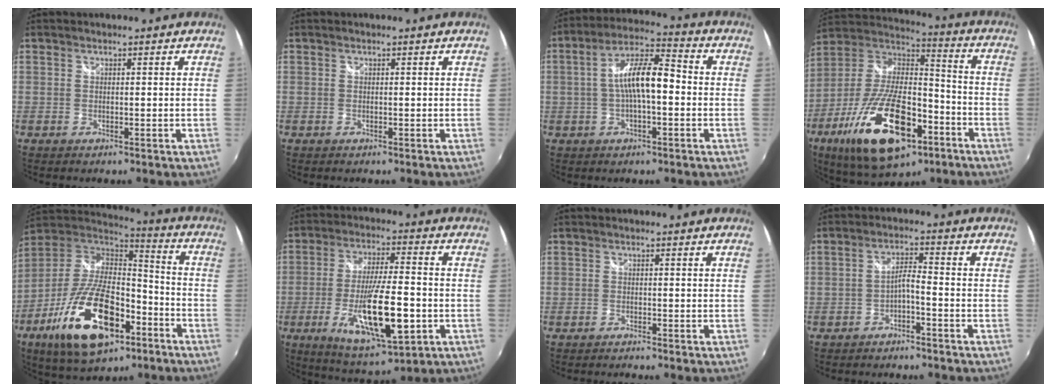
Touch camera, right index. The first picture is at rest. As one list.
[{"total": 0.0}, {"total": 10.2, "force": [-0.8, 3.1, 9.6], "torque": [-0.181, 0.023, -0.016]}, {"total": 25.9, "force": [-12.1, 11.6, 19.7], "torque": [-0.376, -0.025, -0.198]}, {"total": 23.9, "force": [-11.5, 11.1, 17.8], "torque": [-0.345, -0.022, -0.189]}, {"total": 17.5, "force": [-5.2, 4.2, 16.2], "torque": [-0.308, -0.031, -0.081]}, {"total": 1.3, "force": [-1.3, -0.1, 0.3], "torque": [-0.012, -0.007, -0.023]}, {"total": 3.2, "force": [-2.3, 0.3, 2.2], "torque": [-0.053, 0.009, -0.039]}]